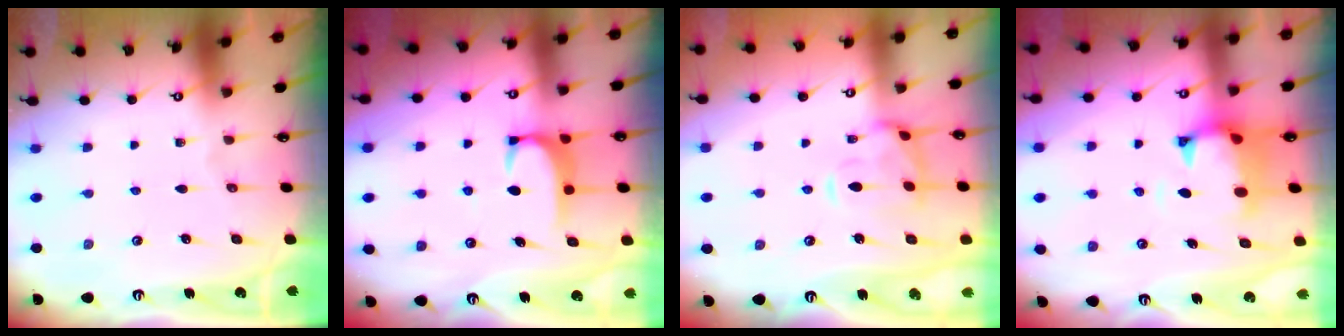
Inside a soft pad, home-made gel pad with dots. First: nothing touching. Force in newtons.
{"total": 2.0, "press": 1.9, "slide": 0.5}
{"total": 3.8, "press": 3.5, "slide": 1.5}
{"total": 1.3, "press": 0.1, "slide": 1.2}